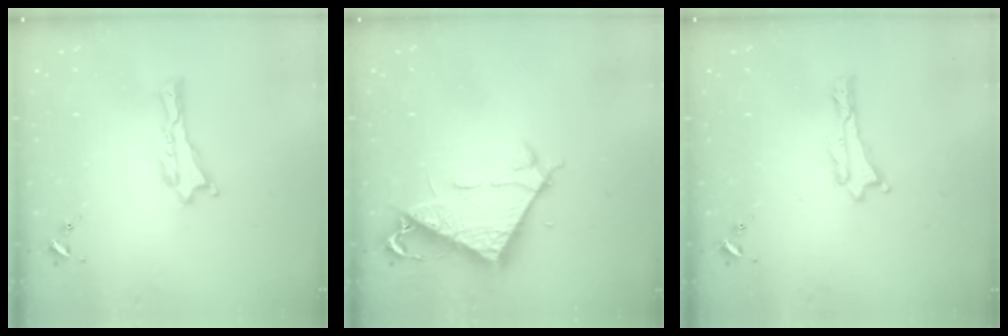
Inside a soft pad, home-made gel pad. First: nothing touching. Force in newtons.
{"total": 7.3, "press": 7.3, "slide": 0.3}
{"total": 0.0}